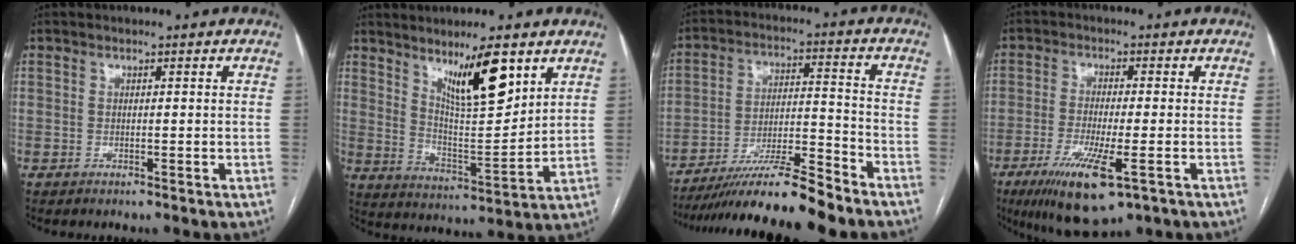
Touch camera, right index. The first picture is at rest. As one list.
[{"total": 11.2, "force": [6.8, 1.9, 8.7], "torque": [-0.151, -0.008, 0.125]}, {"total": 14.0, "force": [-11.8, -0.1, 7.4], "torque": [-0.125, -0.005, -0.203]}, {"total": 11.0, "force": [-5.4, 2.0, 9.4], "torque": [-0.174, -0.030, -0.086]}]